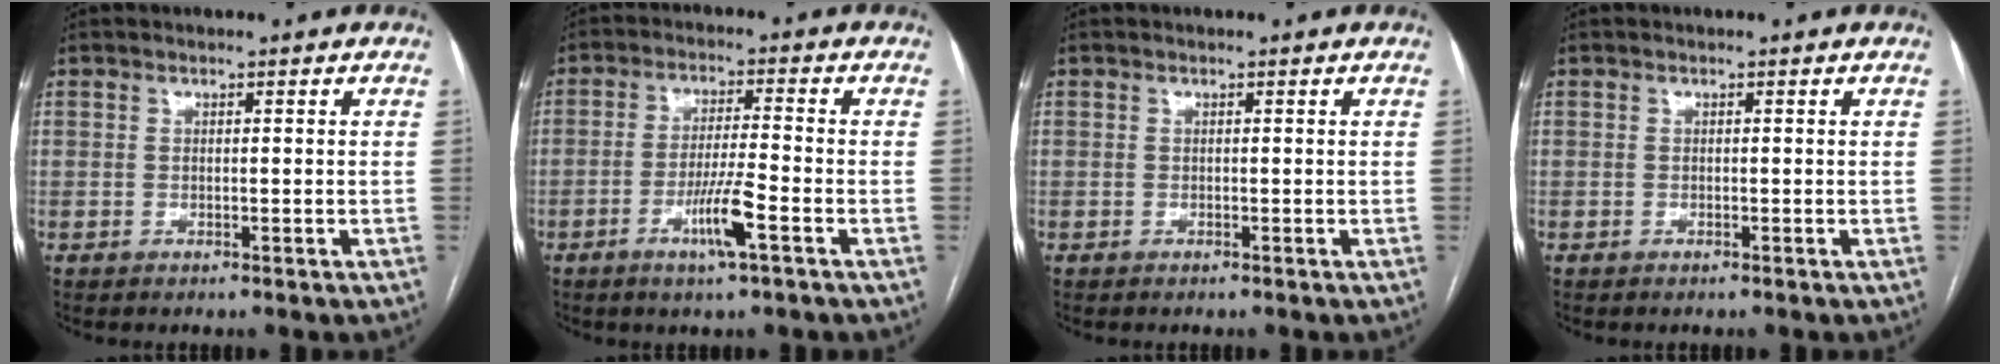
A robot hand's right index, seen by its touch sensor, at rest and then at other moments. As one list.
[{"total": 6.5, "force": [-2.9, -0.2, 5.8], "torque": [-0.111, -0.006, -0.054]}, {"total": 0.0}, {"total": 0.0}]